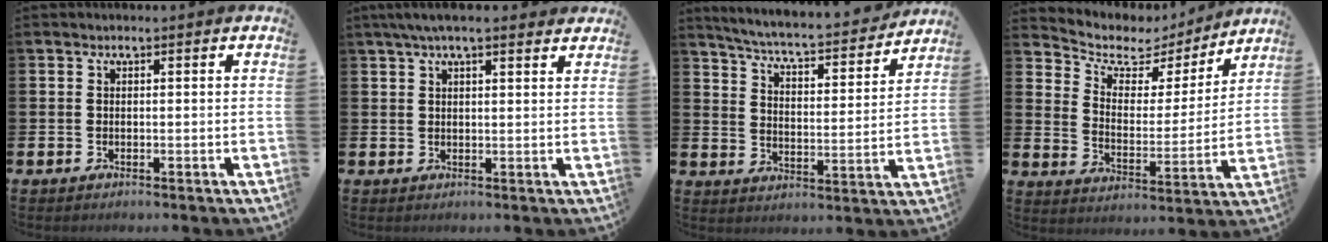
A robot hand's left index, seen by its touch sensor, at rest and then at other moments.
{"total": 4.3, "force": [3.6, 0.7, 2.3], "torque": [-0.047, -0.003, 0.063]}
{"total": 5.7, "force": [5.4, 0.3, 1.8], "torque": [-0.058, -0.049, 0.084]}
{"total": 6.0, "force": [4.7, 3.4, 1.6], "torque": [-0.055, -0.038, 0.074]}